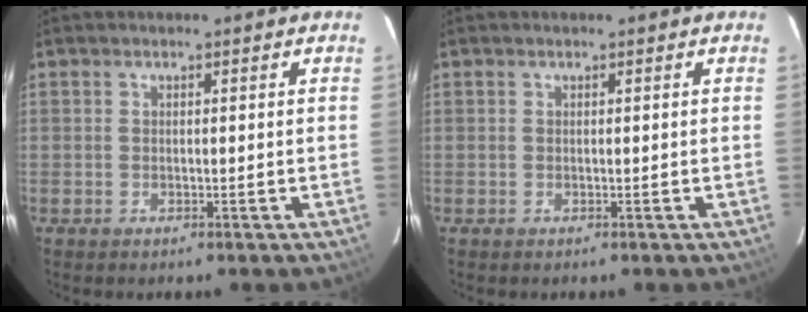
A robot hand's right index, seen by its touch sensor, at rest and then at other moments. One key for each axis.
{"total": 0.0}